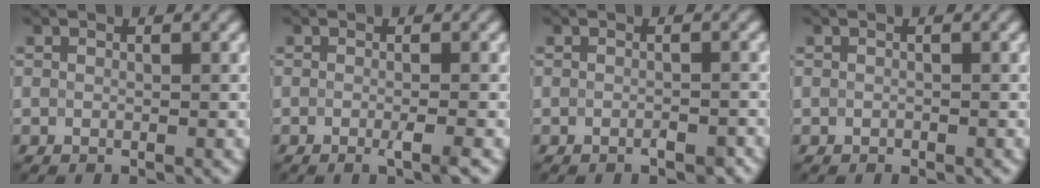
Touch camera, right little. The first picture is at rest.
{"total": 1.5, "force": [-1.1, 0.0, 1.0], "torque": [-0.013, -0.006, -0.020]}
{"total": 1.5, "force": [-1.5, 0.0, 0.2], "torque": [-0.007, -0.003, -0.023]}
{"total": 0.7, "force": [-0.7, 0.1, -0.2], "torque": [-0.002, 0.000, -0.008]}